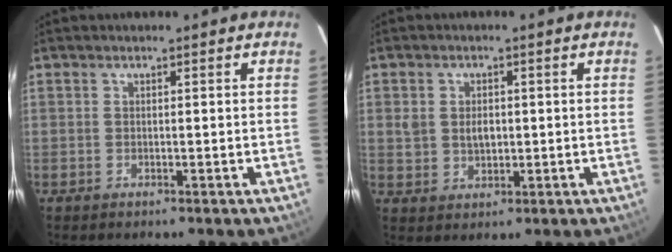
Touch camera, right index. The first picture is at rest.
{"total": 4.2, "force": [0.4, 3.2, 2.6], "torque": [-0.046, 0.005, 0.013]}